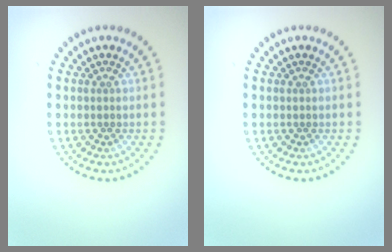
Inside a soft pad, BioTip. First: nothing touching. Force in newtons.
{"total": 0.0}